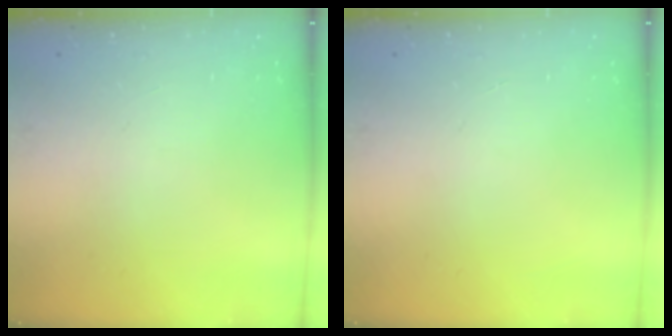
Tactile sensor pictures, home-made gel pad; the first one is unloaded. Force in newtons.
{"total": 0.0}